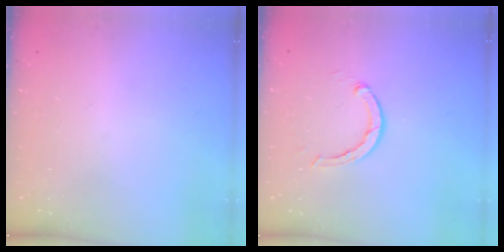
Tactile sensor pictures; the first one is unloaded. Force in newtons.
{"total": 2.9, "press": 2.9, "slide": 0.5}